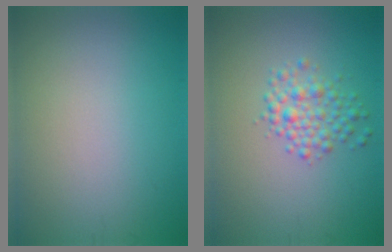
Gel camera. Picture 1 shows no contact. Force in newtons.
{"total": 2.7, "press": 2.7, "slide": 0.1}